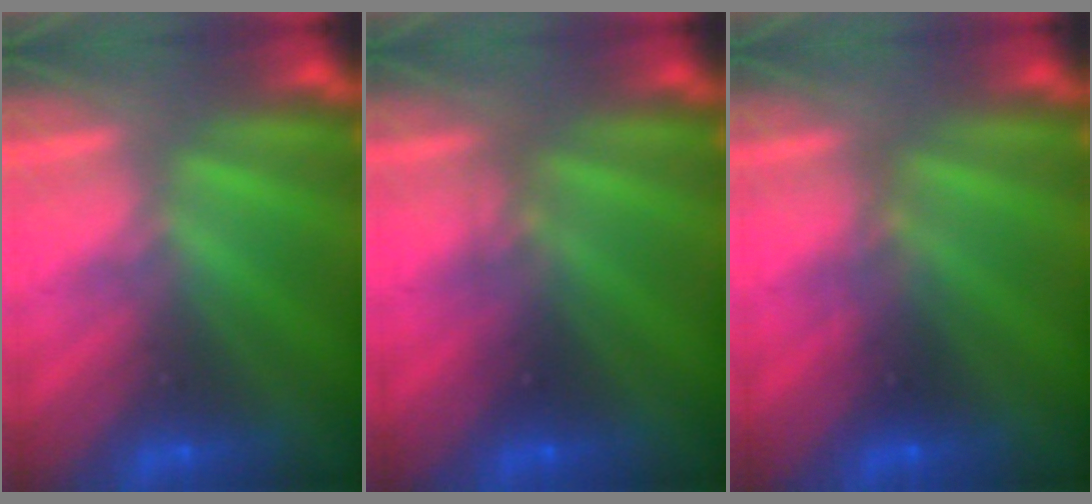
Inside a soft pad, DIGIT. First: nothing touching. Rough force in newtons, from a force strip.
{"total": 2.3}
{"total": 2.2}